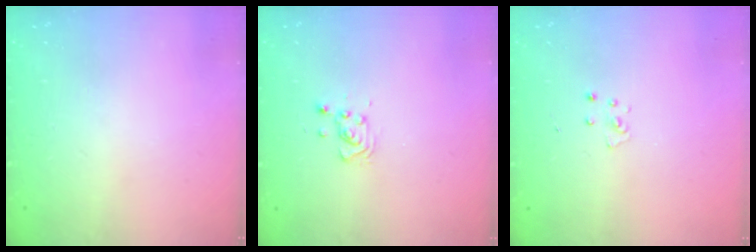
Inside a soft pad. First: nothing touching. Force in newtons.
{"total": 4.7, "press": 4.6, "slide": 1.1}
{"total": 2.7, "press": 2.7, "slide": 0.3}